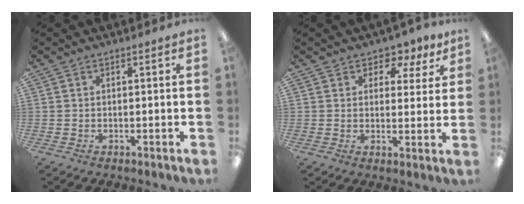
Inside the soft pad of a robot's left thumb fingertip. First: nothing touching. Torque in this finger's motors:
{"motor_torque": [-0.04, 0.10, -0.15, 0.01, 0.03]}